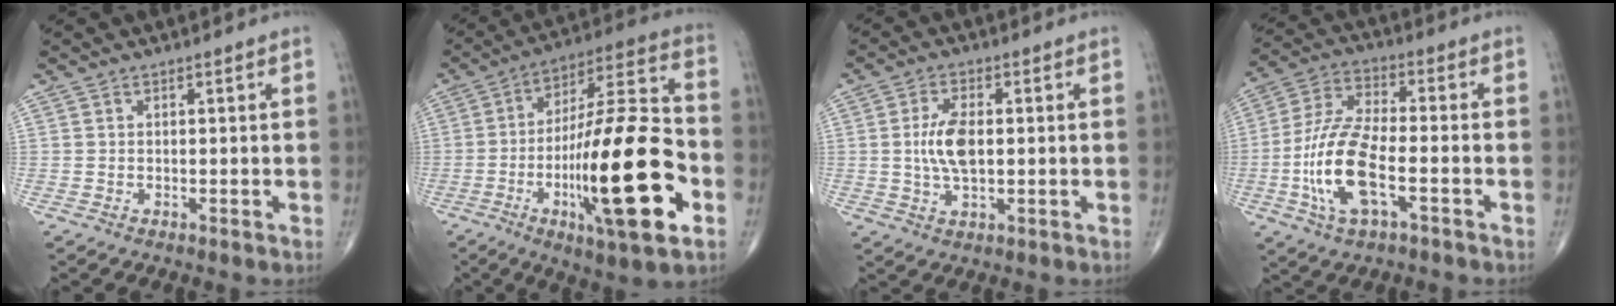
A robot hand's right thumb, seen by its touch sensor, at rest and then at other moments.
{"total": 26.3, "force": [-7.5, 6.3, 24.4], "torque": [-0.407, 0.023, -0.114]}
{"total": 7.0, "force": [0.2, 3.3, 6.2], "torque": [-0.123, 0.000, 0.003]}
{"total": 14.5, "force": [-4.3, 5.6, 12.7], "torque": [-0.270, 0.025, -0.082]}